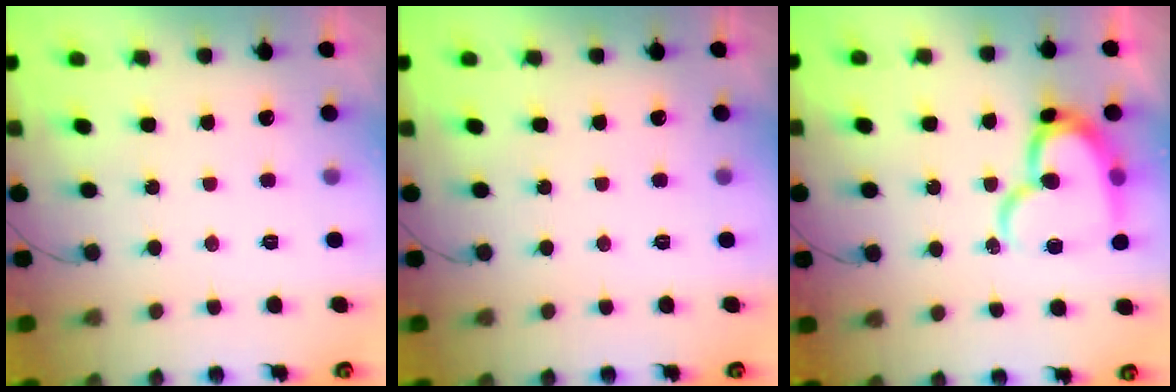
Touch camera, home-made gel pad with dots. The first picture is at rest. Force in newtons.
{"total": 0.0}
{"total": 17.0, "press": 17.0, "slide": 1.4}